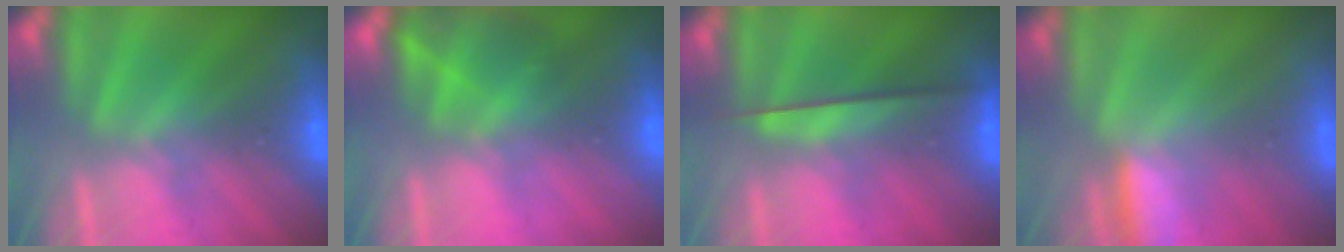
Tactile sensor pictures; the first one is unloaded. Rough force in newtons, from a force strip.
{"total": 2.9}
{"total": 2.4}
{"total": 2.9}